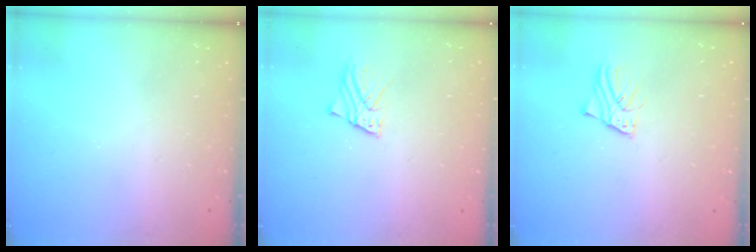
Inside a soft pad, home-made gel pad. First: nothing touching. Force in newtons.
{"total": 2.7, "press": 2.7, "slide": 0.2}
{"total": 2.4, "press": 2.4, "slide": 0.1}